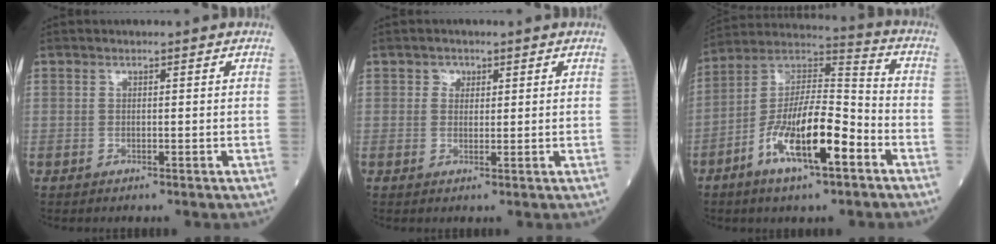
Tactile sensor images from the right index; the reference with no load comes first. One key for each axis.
{"total": 1.5, "fx": 0.8, "fy": 1.2, "fz": 0.4, "tx": 0.000, "ty": 0.000, "tz": 0.012}
{"total": 15.1, "fx": -6.4, "fy": 3.2, "fz": 13.3, "tx": -0.253, "ty": 0.003, "tz": -0.114}